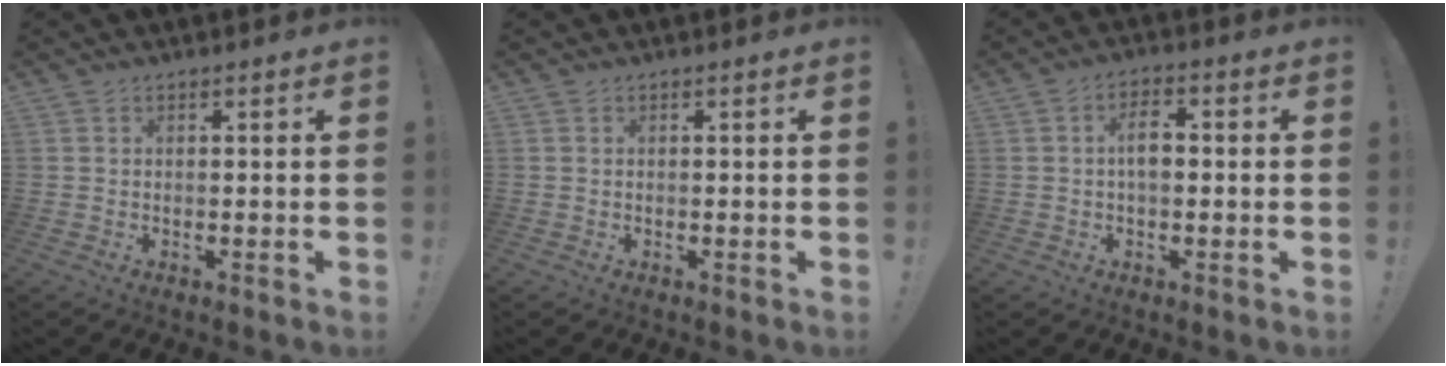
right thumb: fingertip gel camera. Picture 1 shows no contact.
{"total": 0.0}
{"total": 5.8, "force": [0.2, 3.5, 4.6], "torque": [-0.077, 0.010, -0.002]}